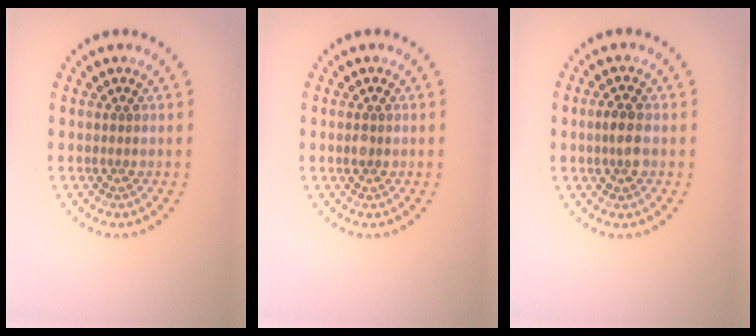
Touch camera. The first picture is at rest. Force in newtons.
{"total": 1.0, "press": 1.0, "slide": 0.1}
{"total": 2.2, "press": 2.2, "slide": 0.2}